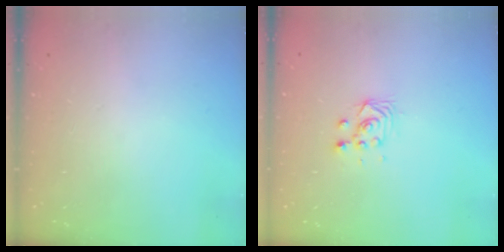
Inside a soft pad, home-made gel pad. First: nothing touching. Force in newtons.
{"total": 3.7, "press": 3.4, "slide": 1.4}